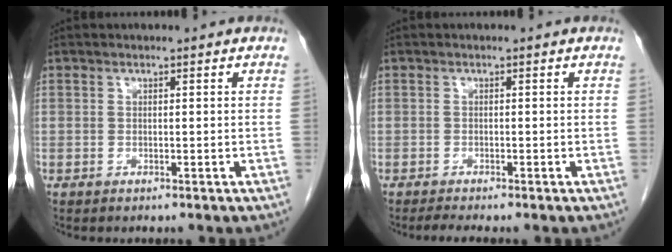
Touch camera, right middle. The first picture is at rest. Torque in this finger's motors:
{"motor_torque": [0.56, -0.32, -0.03, 0.02]}